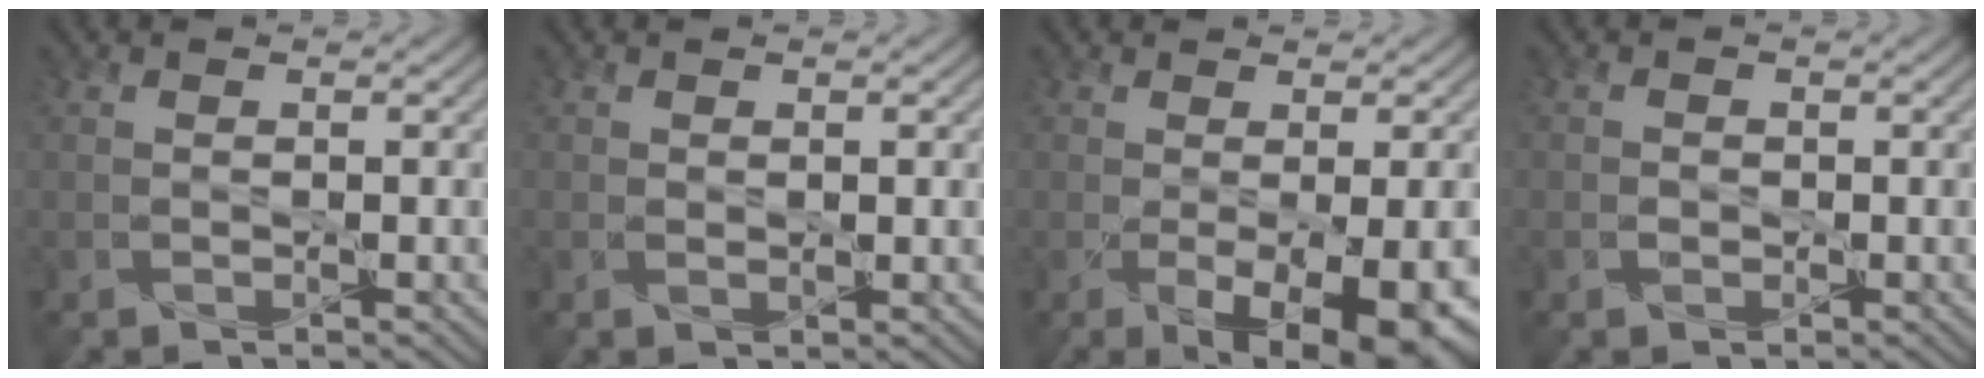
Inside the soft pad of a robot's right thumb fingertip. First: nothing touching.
{"total": 1.1, "force": [0.1, 0.5, 1.0], "torque": [-0.016, -0.004, 0.005]}
{"total": 8.5, "force": [-2.4, 3.2, 7.5], "torque": [-0.122, -0.037, -0.003]}
{"total": 0.9, "force": [-0.3, 0.8, 0.4], "torque": [-0.007, -0.004, -0.008]}